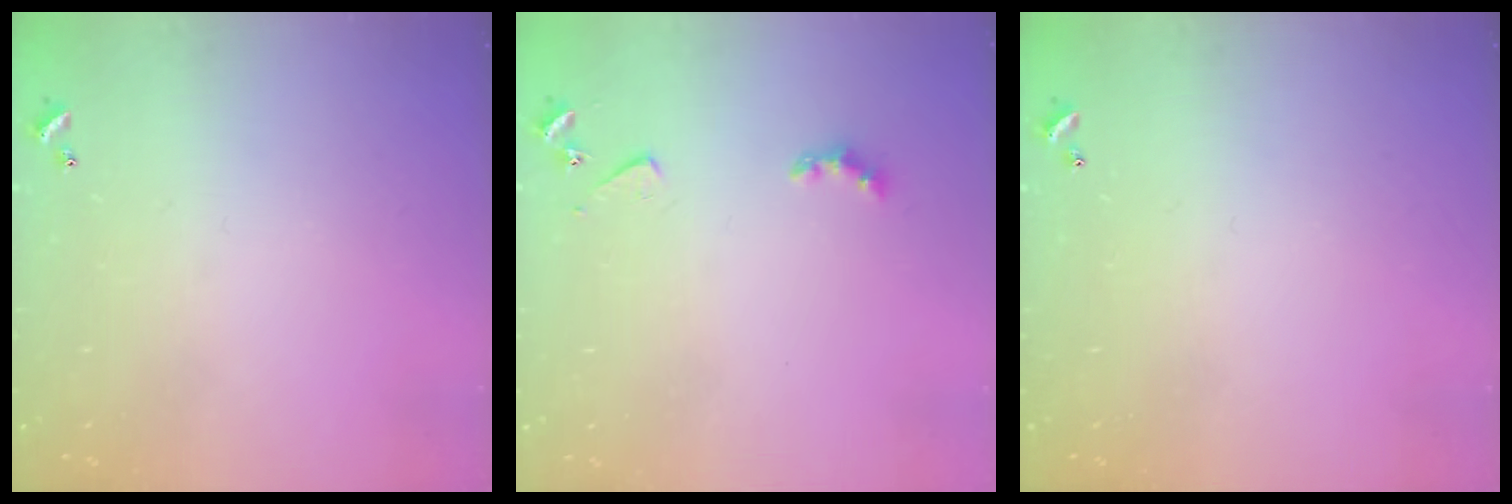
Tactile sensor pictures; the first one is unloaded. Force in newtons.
{"total": 2.8, "press": 2.7, "slide": 0.5}
{"total": 0.0}